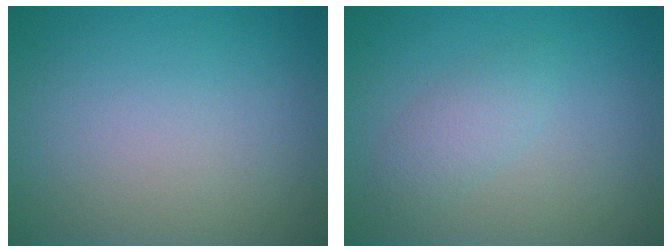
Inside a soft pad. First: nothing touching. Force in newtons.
{"total": 2.1, "press": 2.1, "slide": 0.1}